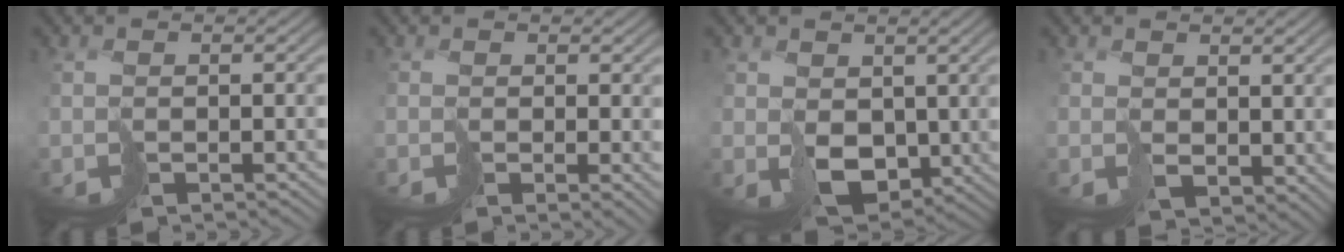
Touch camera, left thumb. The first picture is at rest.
{"total": 1.7, "force": [0.6, 0.9, 1.3], "torque": [-0.021, 0.000, 0.009]}
{"total": 5.5, "force": [1.6, 4.1, 3.3], "torque": [-0.089, -0.018, 0.034]}
{"total": 2.9, "force": [2.4, 1.3, 0.7], "torque": [-0.019, -0.003, 0.056]}